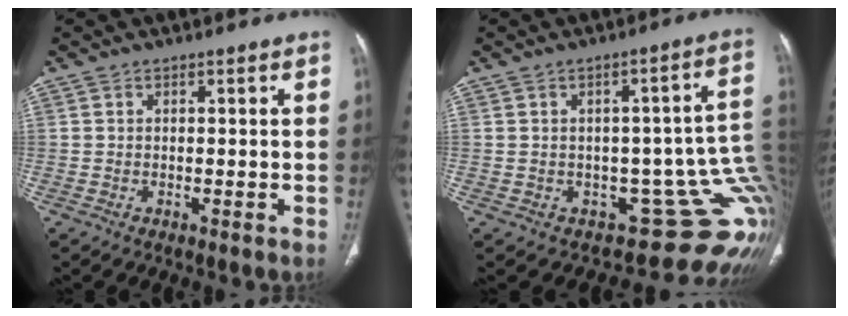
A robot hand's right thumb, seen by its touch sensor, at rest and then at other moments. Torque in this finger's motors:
{"motor_torque": [1.45, -1.10, 0.31, -0.87, -0.04]}